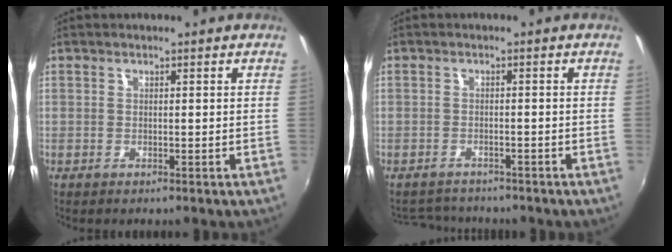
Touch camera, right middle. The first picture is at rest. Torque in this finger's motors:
{"motor_torque": [-0.25, -0.33, -0.14, -0.04]}